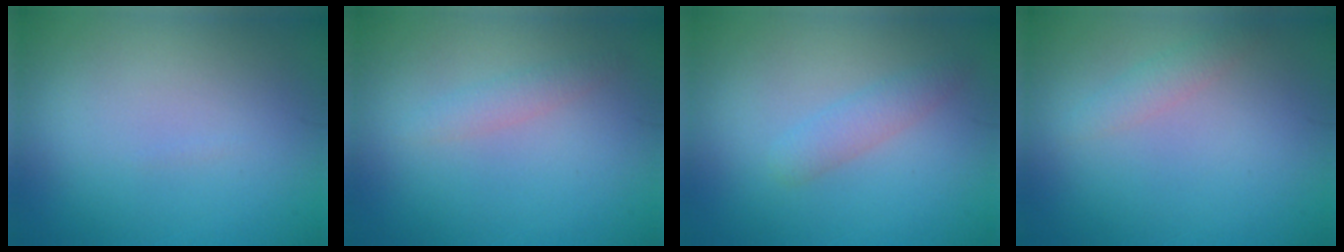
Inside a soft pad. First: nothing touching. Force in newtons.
{"total": 1.3, "press": 1.3, "slide": 0.0}
{"total": 1.9, "press": 1.9, "slide": 0.0}
{"total": 1.3, "press": 1.3, "slide": 0.1}